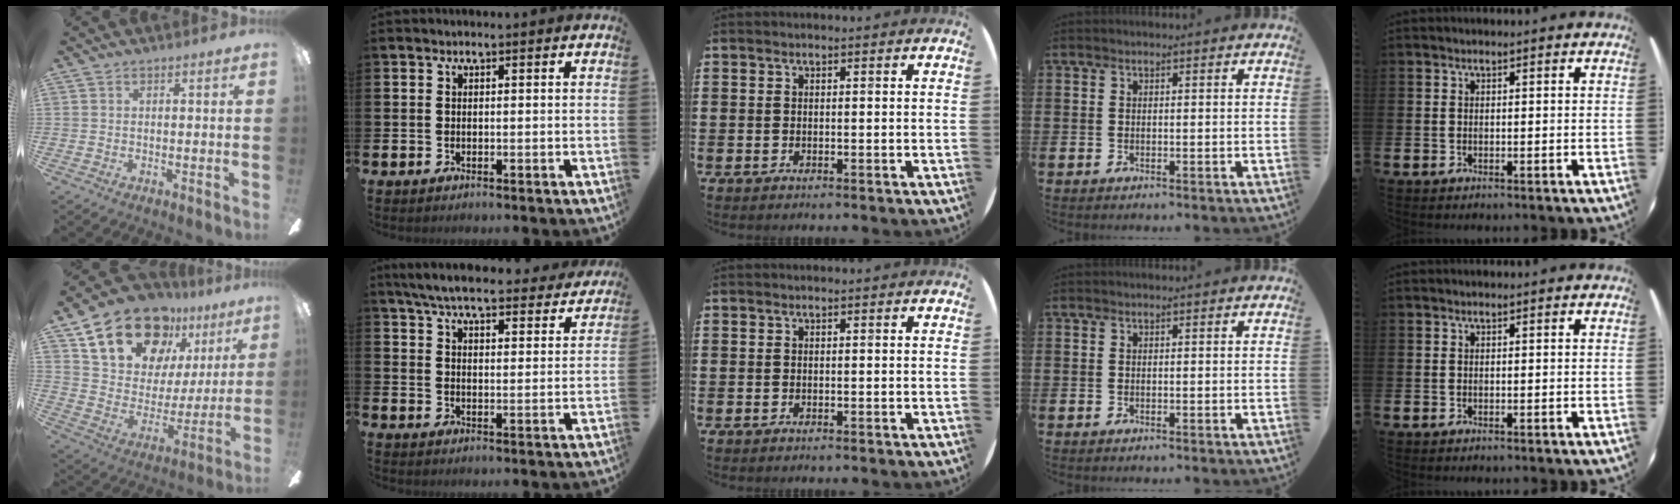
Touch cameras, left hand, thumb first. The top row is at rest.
{"thumb": {"total": 22.1, "force": [14.6, 12.8, 10.5], "torque": [-0.186, -0.077, 0.269]}, "index": {"total": 6.9, "force": [6.5, 0.9, 2.4], "torque": [-0.062, -0.039, 0.112]}}